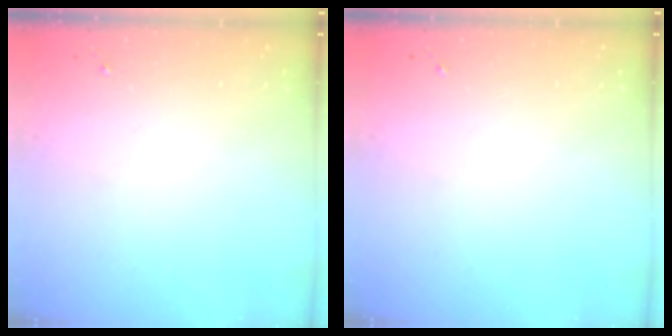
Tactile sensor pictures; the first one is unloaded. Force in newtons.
{"total": 0.0}